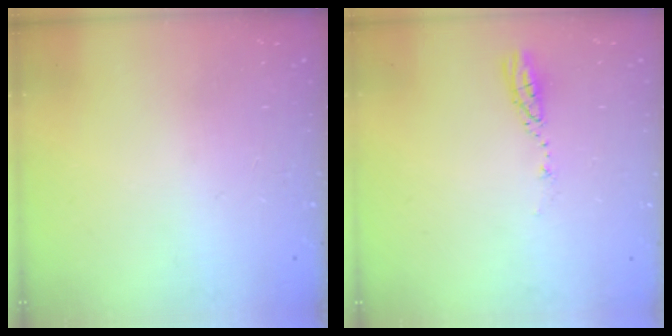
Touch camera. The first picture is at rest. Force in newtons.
{"total": 3.3, "press": 3.3, "slide": 0.4}